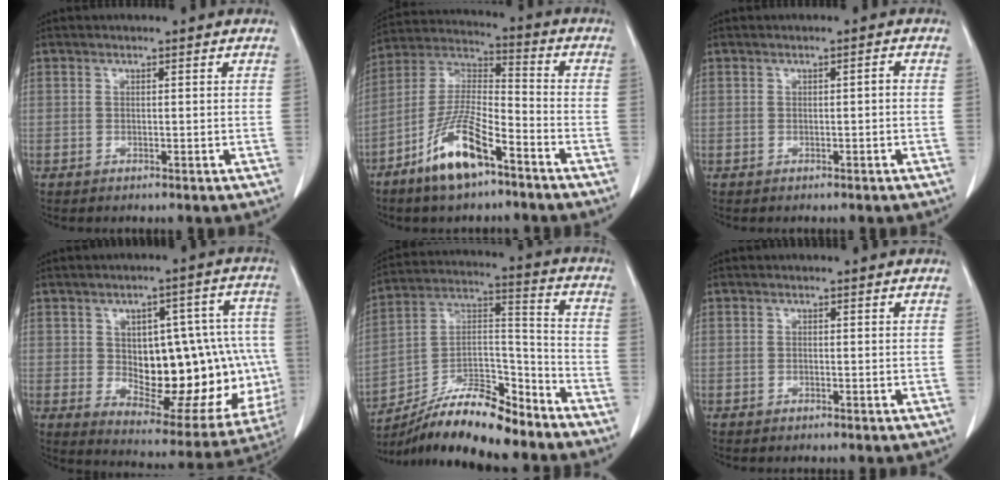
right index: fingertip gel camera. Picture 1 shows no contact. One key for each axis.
{"total": 12.7, "fx": -7.7, "fy": 3.2, "fz": 9.7, "tx": -0.202, "ty": -0.007, "tz": -0.143}
{"total": 0.7, "fx": -0.2, "fy": 0.1, "fz": 0.6, "tx": -0.011, "ty": 0.002, "tz": -0.003}
{"total": 23.3, "fx": -1.1, "fy": 10.3, "fz": 20.9, "tx": -0.227, "ty": 0.031, "tz": 0.019}
{"total": 15.8, "fx": -13.8, "fy": 3.1, "fz": 7.1, "tx": -0.121, "ty": 0.031, "tz": -0.241}
{"total": 0.0}